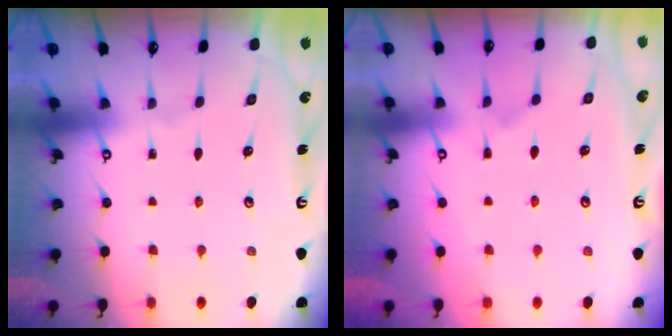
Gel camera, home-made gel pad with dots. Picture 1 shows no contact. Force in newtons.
{"total": 2.3, "press": 2.0, "slide": 1.1}